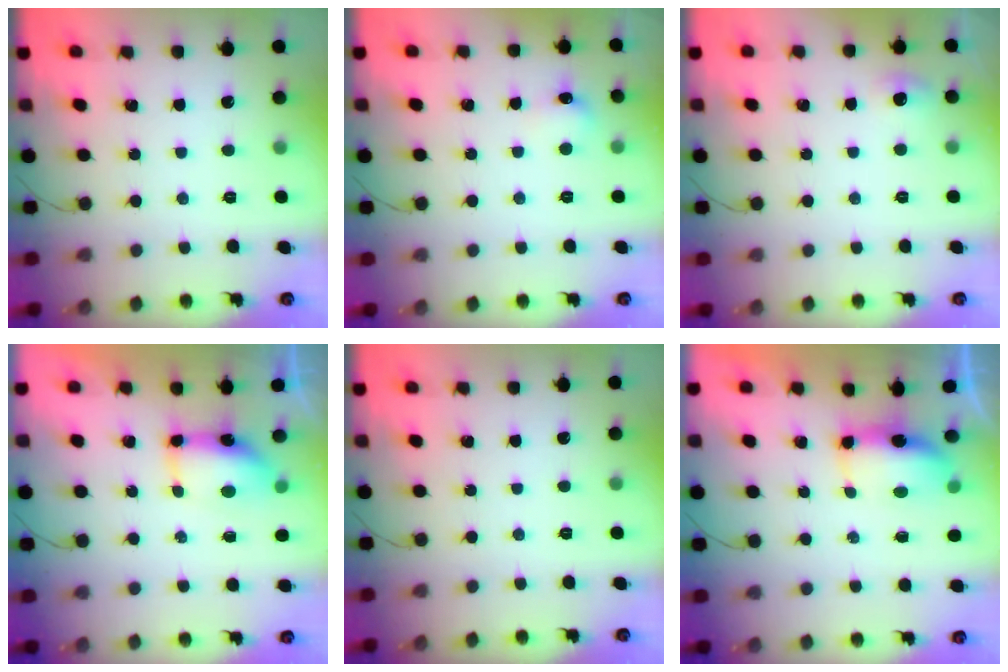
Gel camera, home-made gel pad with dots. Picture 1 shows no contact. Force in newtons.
{"total": 6.5, "press": 6.3, "slide": 1.8}
{"total": 4.5, "press": 4.3, "slide": 1.3}
{"total": 7.2, "press": 7.2, "slide": 0.7}
{"total": 0.0}
{"total": 8.6, "press": 7.1, "slide": 4.9}